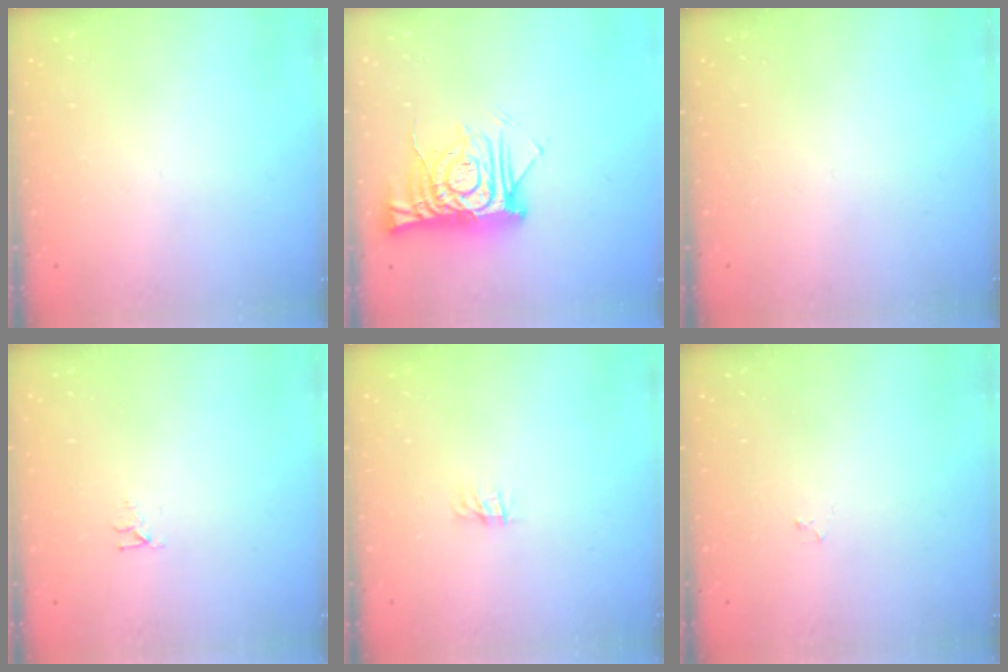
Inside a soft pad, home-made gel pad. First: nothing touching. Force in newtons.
{"total": 14.7, "press": 14.6, "slide": 1.8}
{"total": 0.0}
{"total": 3.3, "press": 3.3, "slide": 0.2}
{"total": 0.0}
{"total": 2.2, "press": 2.1, "slide": 0.3}